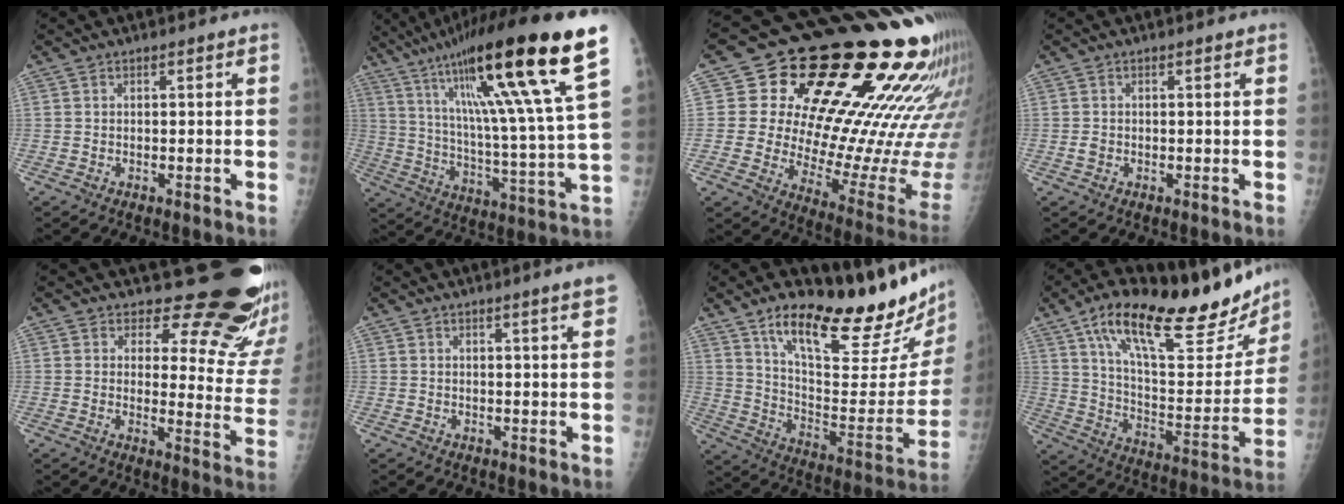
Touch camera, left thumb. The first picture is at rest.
{"total": 27.7, "force": [15.0, 2.9, 23.0], "torque": [-0.366, -0.041, 0.244]}
{"total": 29.6, "force": [18.0, 10.6, 21.0], "torque": [-0.244, -0.085, 0.253]}
{"total": 1.3, "force": [0.2, 0.9, 0.9], "torque": [-0.010, 0.001, 0.006]}
{"total": 18.2, "force": [15.6, 6.1, 7.2], "torque": [-0.037, -0.150, 0.170]}
{"total": 3.8, "force": [2.5, -0.3, 2.8], "torque": [-0.033, -0.008, 0.034]}
{"total": 26.8, "force": [19.4, 5.6, 17.5], "torque": [-0.223, -0.109, 0.298]}
{"total": 29.7, "force": [19.7, 9.4, 20.1], "torque": [-0.269, -0.053, 0.311]}